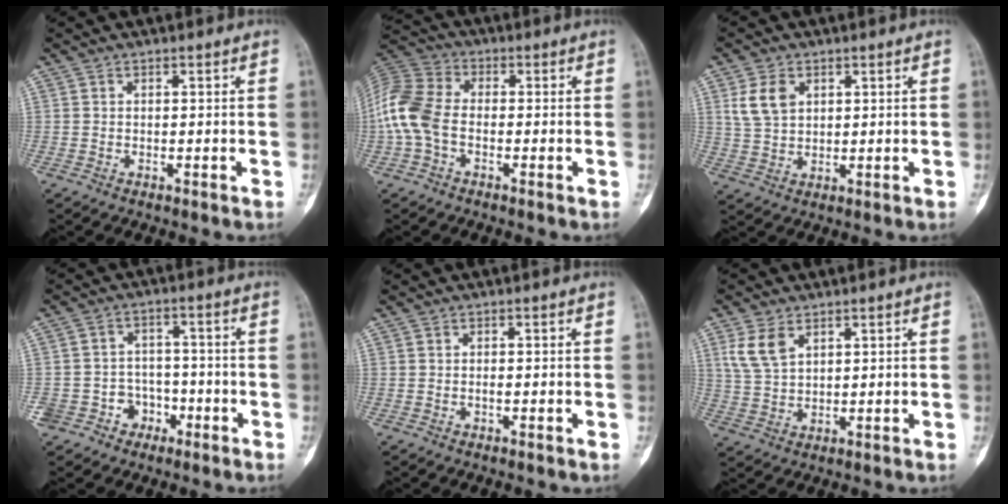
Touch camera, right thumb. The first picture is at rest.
{"total": 10.8, "force": [-1.7, 7.0, 8.1], "torque": [-0.178, 0.027, -0.048]}
{"total": 6.2, "force": [2.4, 4.2, 3.9], "torque": [-0.066, -0.002, 0.053]}
{"total": 7.0, "force": [-3.4, 6.1, 0.8], "torque": [0.037, 0.038, -0.047]}
{"total": 0.6, "force": [-0.2, 0.2, 0.5], "torque": [-0.008, -0.001, -0.004]}
{"total": 6.3, "force": [3.0, 3.7, 4.1], "torque": [-0.078, -0.006, 0.070]}